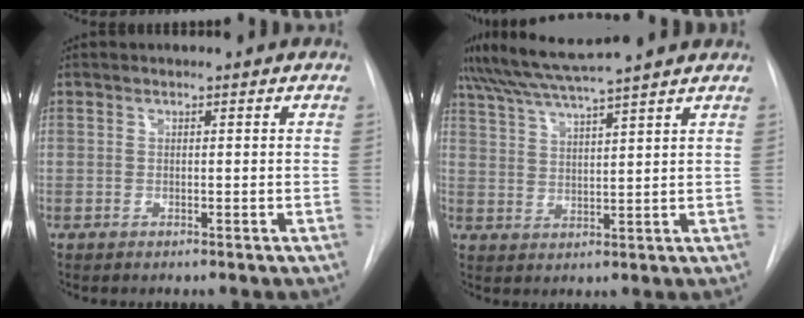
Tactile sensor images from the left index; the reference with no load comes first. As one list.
[{"total": 8.9, "force": [8.0, -0.9, 3.7], "torque": [-0.074, 0.027, 0.134]}]